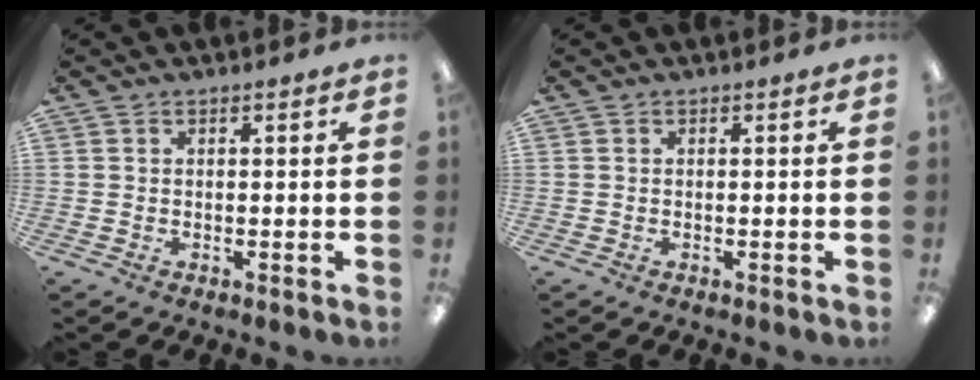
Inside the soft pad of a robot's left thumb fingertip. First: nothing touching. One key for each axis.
{"total": 0.0}